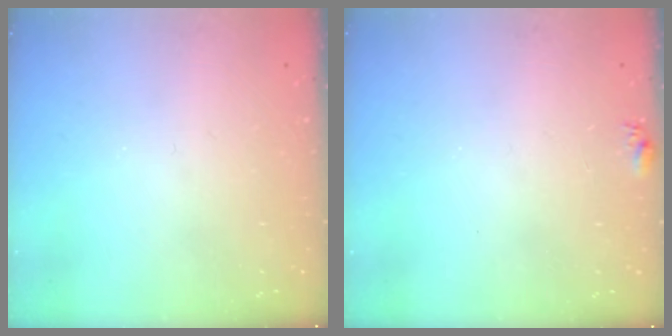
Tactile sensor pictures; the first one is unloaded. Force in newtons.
{"total": 5.0, "press": 4.9, "slide": 0.6}